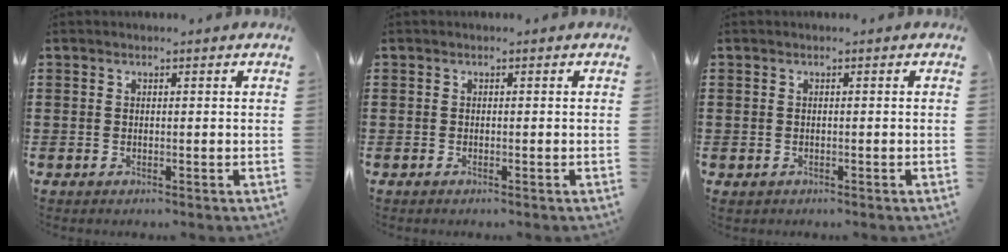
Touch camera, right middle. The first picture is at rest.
{"total": 0.0}
{"total": 0.0}